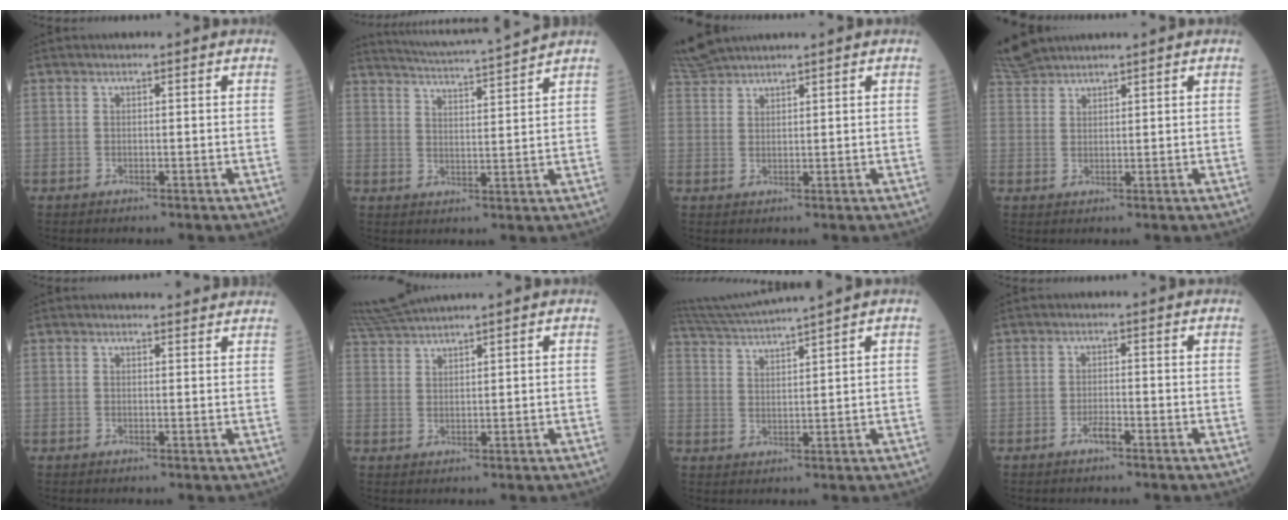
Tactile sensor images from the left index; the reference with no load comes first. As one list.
[{"total": 12.1, "force": [11.5, -1.6, 3.5], "torque": [-0.069, -0.010, 0.171]}, {"total": 4.3, "force": [4.2, -0.3, 0.9], "torque": [-0.033, 0.023, 0.093]}, {"total": 4.4, "force": [4.3, 0.2, 0.7], "torque": [-0.028, 0.022, 0.093]}, {"total": 3.6, "force": [3.5, 0.6, 0.7], "torque": [-0.011, 0.007, 0.036]}, {"total": 5.8, "force": [5.4, -1.3, 1.5], "torque": [-0.042, 0.015, 0.112]}, {"total": 8.6, "force": [7.7, -2.3, 3.1], "torque": [-0.062, 0.007, 0.141]}, {"total": 1.8, "force": [-1.3, 0.3, 1.2], "torque": [-0.023, -0.005, -0.026]}]